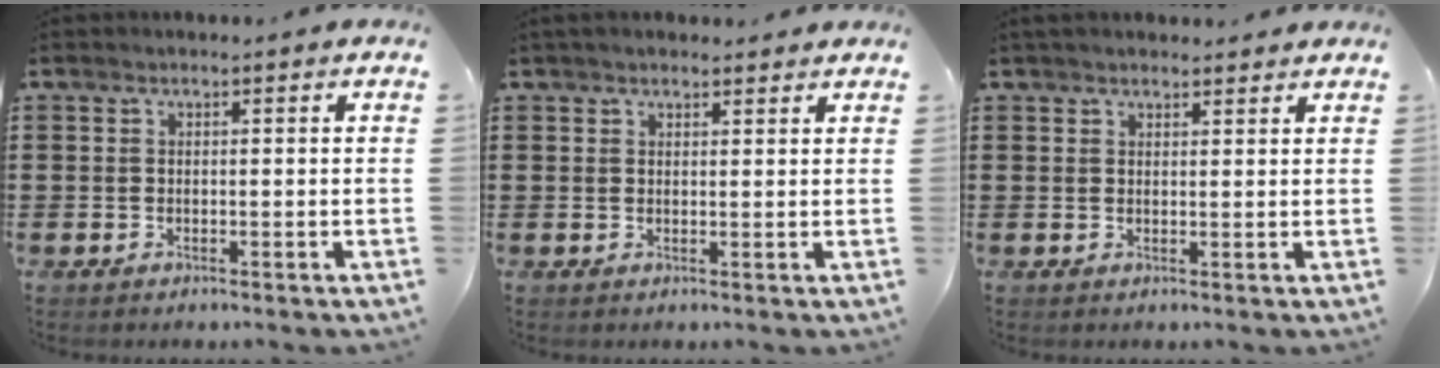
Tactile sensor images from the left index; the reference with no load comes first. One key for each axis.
{"total": 1.8, "fx": 1.7, "fy": 0.4, "fz": 0.5, "tx": -0.012, "ty": 0.002, "tz": 0.033}
{"total": 1.9, "fx": 1.8, "fy": 0.4, "fz": 0.4, "tx": -0.011, "ty": 0.003, "tz": 0.036}